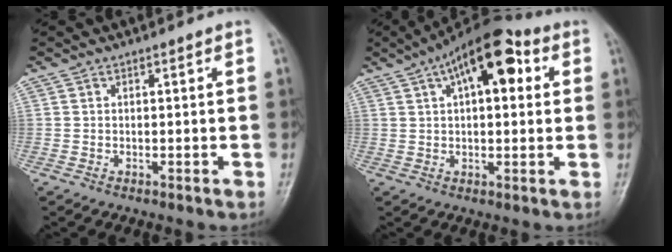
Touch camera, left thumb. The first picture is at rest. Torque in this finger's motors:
{"motor_torque": [0.36, 0.41, 0.74, 0.16, 0.19]}